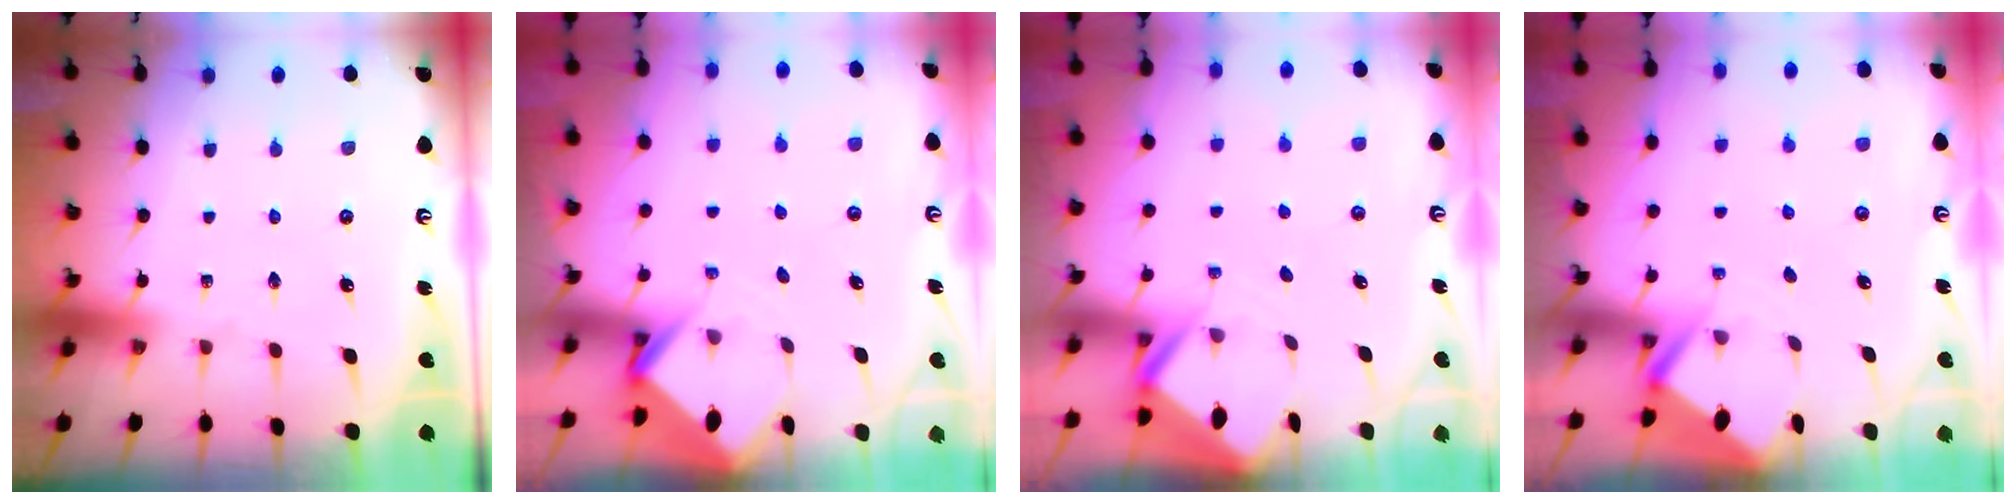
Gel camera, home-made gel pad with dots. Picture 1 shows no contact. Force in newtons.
{"total": 3.6, "press": 3.6, "slide": 0.3}
{"total": 3.0, "press": 3.0, "slide": 0.3}
{"total": 3.0, "press": 3.0, "slide": 0.4}